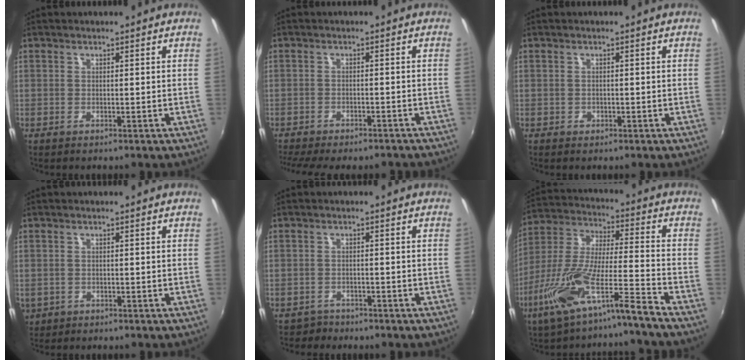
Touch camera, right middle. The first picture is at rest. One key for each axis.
{"total": 10.8, "fx": -9.4, "fy": 2.4, "fz": 4.7, "tx": -0.105, "ty": -0.027, "tz": -0.135}
{"total": 0.9, "fx": -0.4, "fy": 0.7, "fz": 0.2, "tx": -0.002, "ty": -0.003, "tz": -0.005}
{"total": 3.5, "fx": -0.7, "fy": 3.1, "fz": 1.5, "tx": -0.036, "ty": -0.005, "tz": -0.005}
{"total": 2.4, "fx": -1.8, "fy": 1.6, "fz": -0.2, "tx": -0.004, "ty": 0.002, "tz": -0.030}
{"total": 13.8, "fx": -9.5, "fy": 0.2, "fz": 10.0, "tx": -0.202, "ty": -0.006, "tz": -0.185}